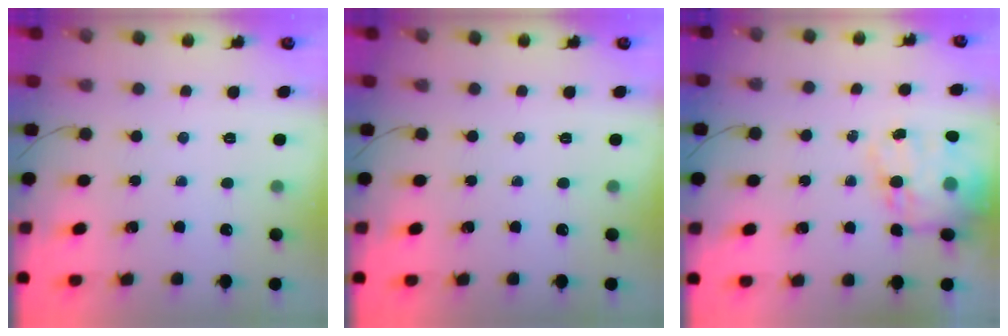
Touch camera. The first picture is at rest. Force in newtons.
{"total": 0.0}
{"total": 17.3, "press": 16.8, "slide": 4.4}